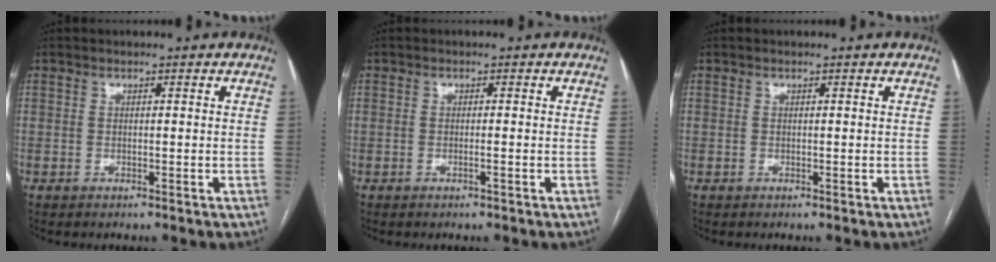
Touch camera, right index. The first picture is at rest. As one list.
[{"total": 1.0, "force": [-0.6, -0.1, 0.8], "torque": [-0.017, 0.001, -0.008]}, {"total": 0.0}]